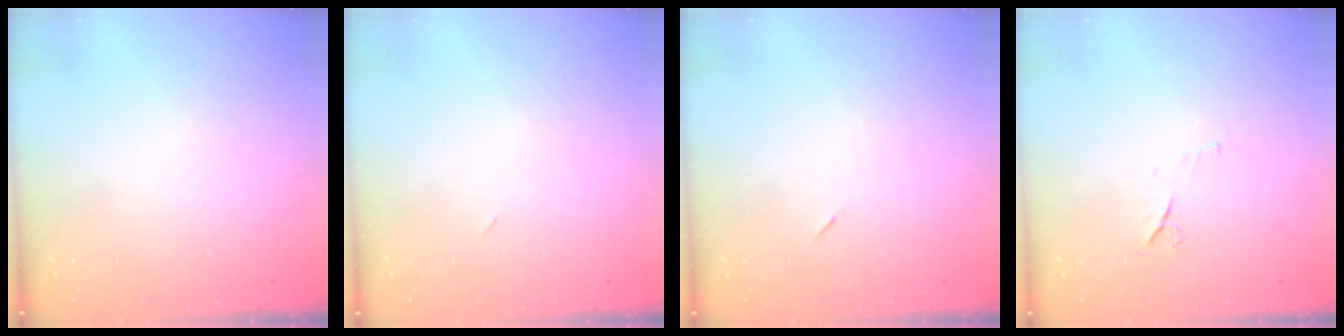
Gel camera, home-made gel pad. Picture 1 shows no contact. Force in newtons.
{"total": 2.4, "press": 2.3, "slide": 0.8}
{"total": 2.6, "press": 2.3, "slide": 1.2}
{"total": 6.2, "press": 6.2, "slide": 0.9}